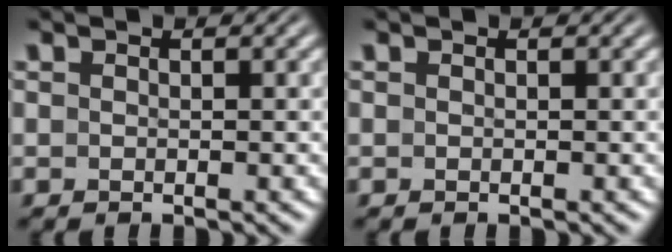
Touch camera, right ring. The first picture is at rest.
{"total": 0.0}